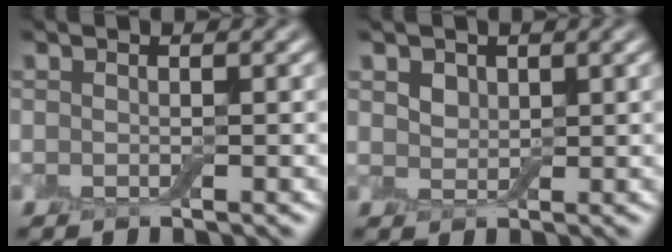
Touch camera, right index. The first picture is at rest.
{"total": 2.3, "force": [1.4, 1.6, 0.9], "torque": [-0.025, 0.003, 0.025]}